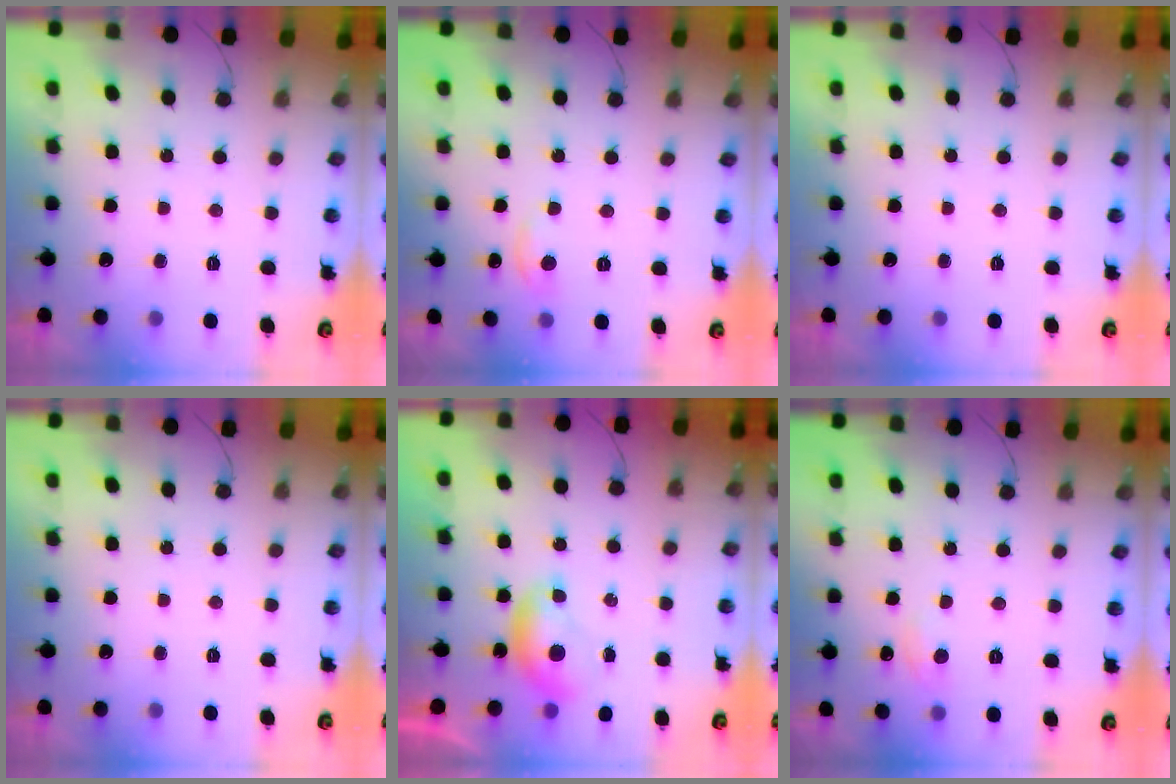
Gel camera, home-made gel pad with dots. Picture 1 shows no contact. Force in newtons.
{"total": 3.9, "press": 3.9, "slide": 0.5}
{"total": 0.0}
{"total": 0.0}
{"total": 6.1, "press": 6.1, "slide": 0.9}
{"total": 5.2, "press": 5.2, "slide": 0.7}